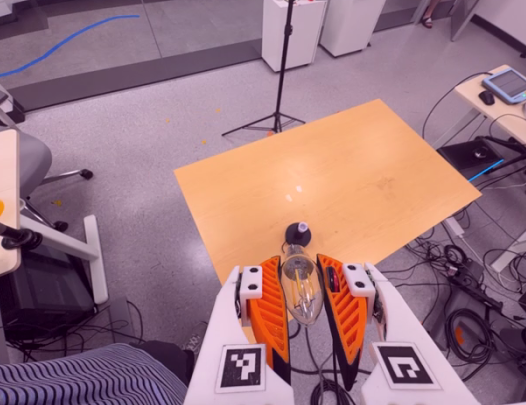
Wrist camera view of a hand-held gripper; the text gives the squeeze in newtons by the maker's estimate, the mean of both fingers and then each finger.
{"total": 21.2, "left": 22.9, "right": 19.4}